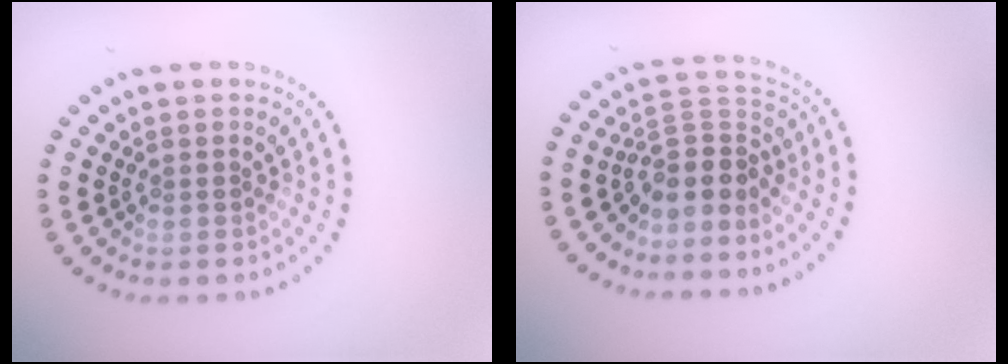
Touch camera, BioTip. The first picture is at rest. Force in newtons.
{"total": 3.4, "press": 2.4, "slide": 2.3}